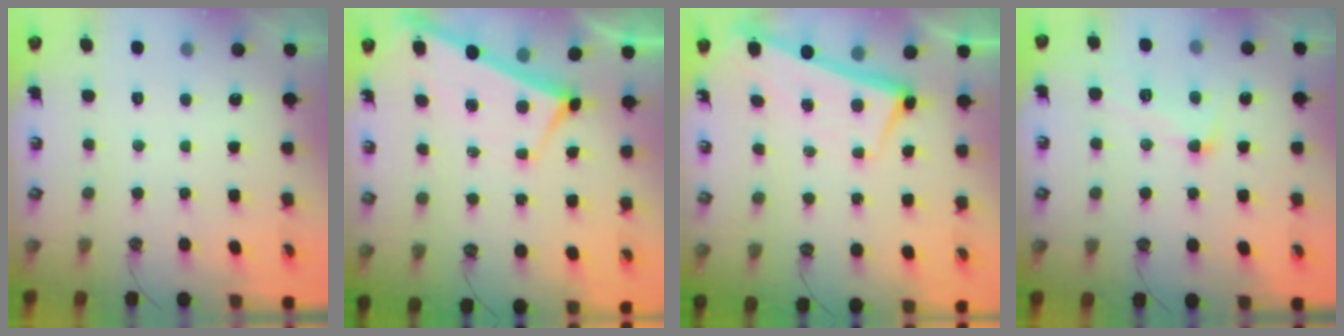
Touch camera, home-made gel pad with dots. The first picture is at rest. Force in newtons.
{"total": 3.6, "press": 3.6, "slide": 0.2}
{"total": 2.6, "press": 2.5, "slide": 0.6}
{"total": 1.6, "press": 1.5, "slide": 0.7}